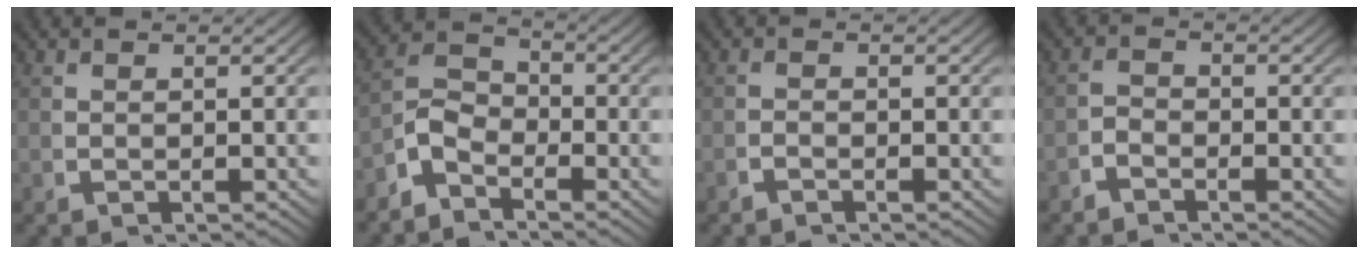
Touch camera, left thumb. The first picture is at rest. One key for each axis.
{"total": 5.3, "fx": -1.6, "fy": 4.1, "fz": 2.9, "tx": -0.039, "ty": 0.000, "tz": -0.044}
{"total": 1.1, "fx": -1.0, "fy": -0.2, "fz": -0.3, "tx": 0.011, "ty": 0.002, "tz": -0.024}
{"total": 1.8, "fx": -1.7, "fy": 0.4, "fz": -0.1, "tx": 0.013, "ty": -0.001, "tz": -0.038}